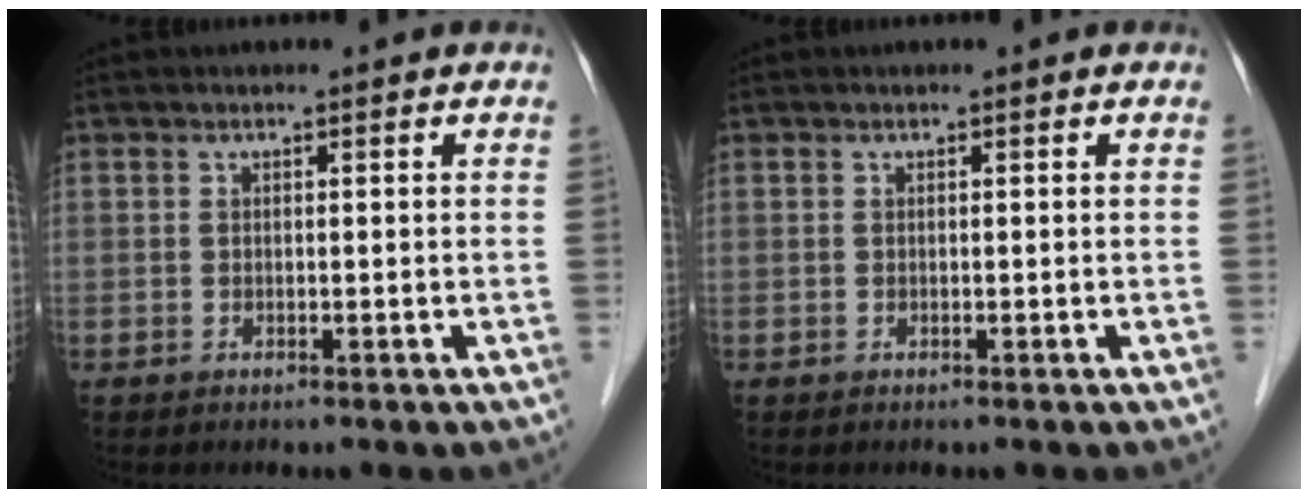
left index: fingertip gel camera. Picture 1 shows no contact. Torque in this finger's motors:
{"motor_torque": [0.00, 0.00, 0.00, 0.00]}